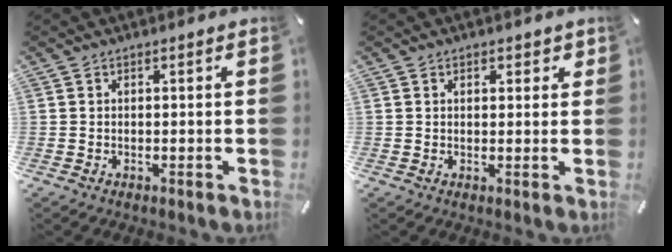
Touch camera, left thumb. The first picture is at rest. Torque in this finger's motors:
{"motor_torque": [-0.24, -0.39, -0.13, 0.05, 0.00]}